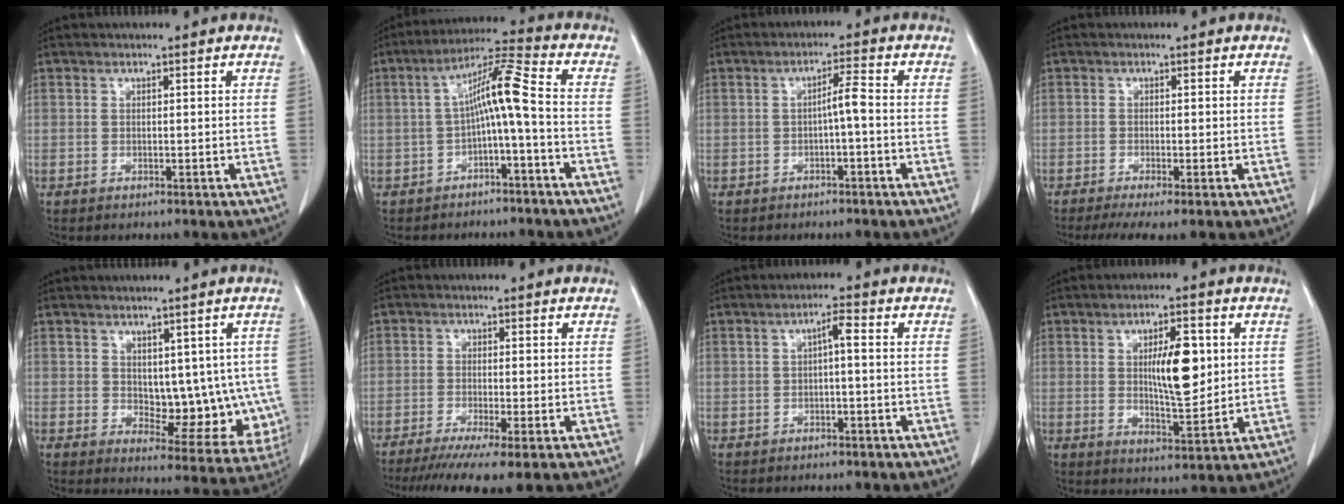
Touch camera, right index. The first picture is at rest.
{"total": 8.1, "force": [-1.2, 0.2, 8.0], "torque": [-0.139, 0.033, -0.024]}
{"total": 2.8, "force": [-0.7, 0.0, 2.8], "torque": [-0.044, 0.006, -0.012]}
{"total": 4.4, "force": [-3.1, 0.3, 3.2], "torque": [-0.049, -0.012, -0.050]}
{"total": 10.3, "force": [0.7, 5.6, 8.6], "torque": [-0.091, 0.000, 0.027]}
{"total": 8.4, "force": [-5.8, 0.2, 6.0], "torque": [-0.093, -0.020, -0.092]}
{"total": 2.5, "force": [0.1, 0.4, 2.5], "torque": [-0.042, 0.008, 0.002]}
{"total": 9.1, "force": [1.7, 2.6, 8.5], "torque": [-0.137, 0.000, 0.034]}